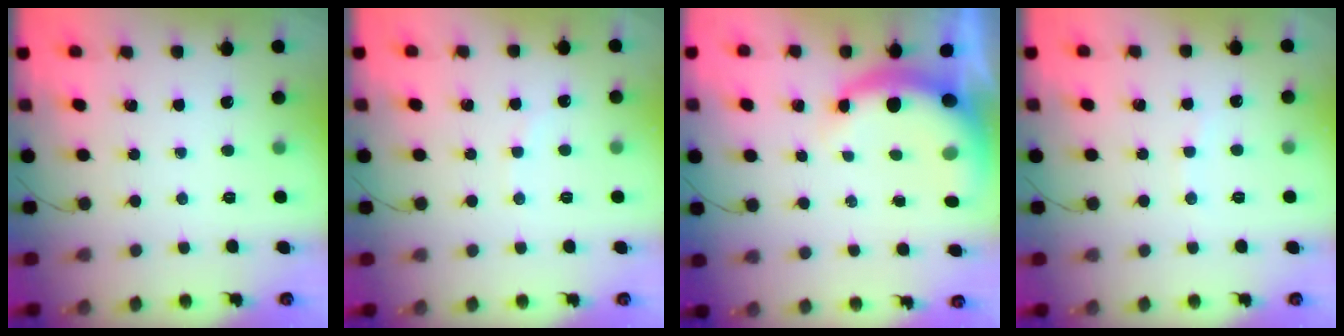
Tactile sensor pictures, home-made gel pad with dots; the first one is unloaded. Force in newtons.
{"total": 2.8, "press": 2.7, "slide": 0.7}
{"total": 8.9, "press": 8.7, "slide": 1.8}
{"total": 3.4, "press": 3.3, "slide": 0.9}